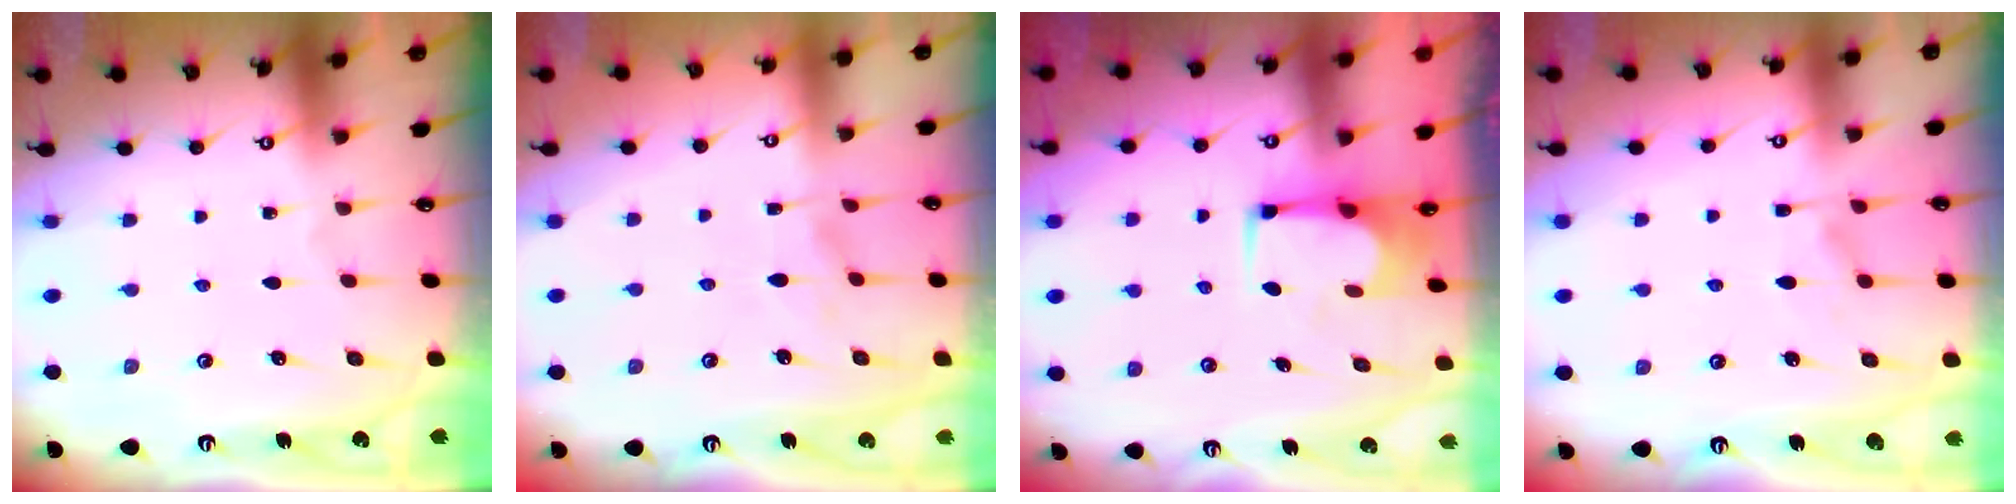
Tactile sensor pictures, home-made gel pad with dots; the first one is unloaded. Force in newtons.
{"total": 2.0, "press": 1.9, "slide": 0.8}
{"total": 1.7, "press": 1.7, "slide": 0.3}
{"total": 1.6, "press": 1.0, "slide": 1.2}